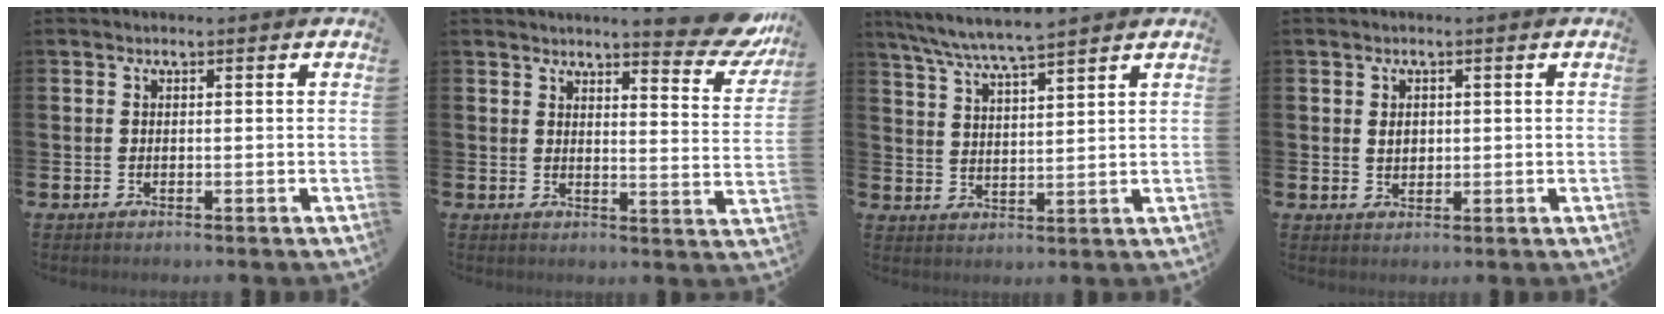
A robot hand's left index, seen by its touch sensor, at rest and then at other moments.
{"total": 7.0, "force": [6.4, 0.8, 2.6], "torque": [-0.026, -0.051, 0.104]}
{"total": 6.4, "force": [6.0, -0.1, 2.1], "torque": [-0.061, -0.027, 0.107]}
{"total": 1.7, "force": [0.6, 1.3, 0.9], "torque": [-0.001, 0.001, 0.006]}